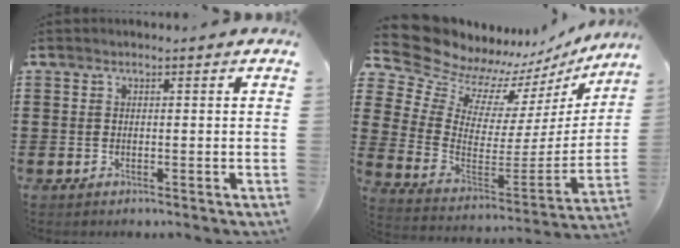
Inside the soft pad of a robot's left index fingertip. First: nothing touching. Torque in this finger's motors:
{"motor_torque": [2.14, 0.00, 0.35, -0.02]}